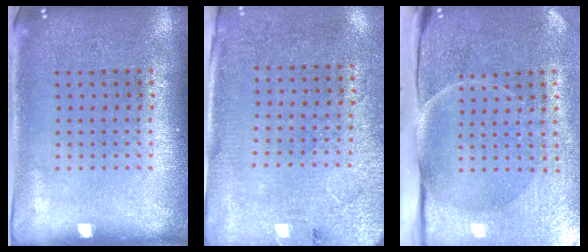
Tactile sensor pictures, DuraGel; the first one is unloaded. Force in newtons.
{"total": 2.7, "press": 2.3, "slide": 1.5}
{"total": 4.9, "press": 4.0, "slide": 2.9}